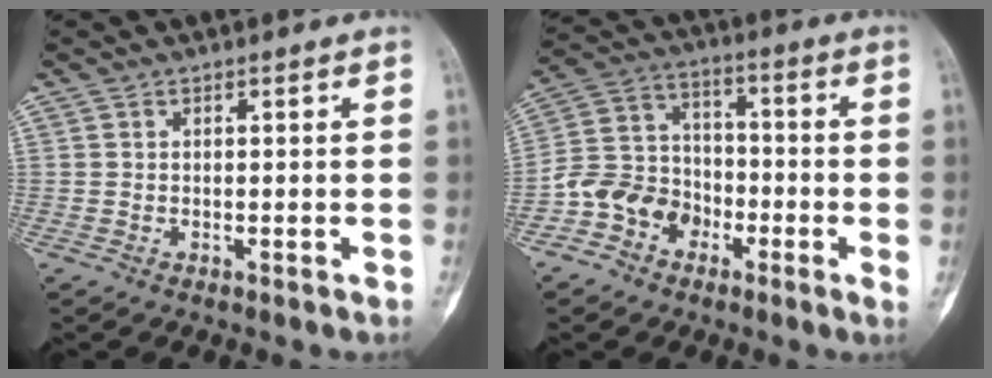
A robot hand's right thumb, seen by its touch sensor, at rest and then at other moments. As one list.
[{"total": 10.4, "force": [-4.8, 8.1, 4.5], "torque": [-0.056, 0.048, -0.101]}]